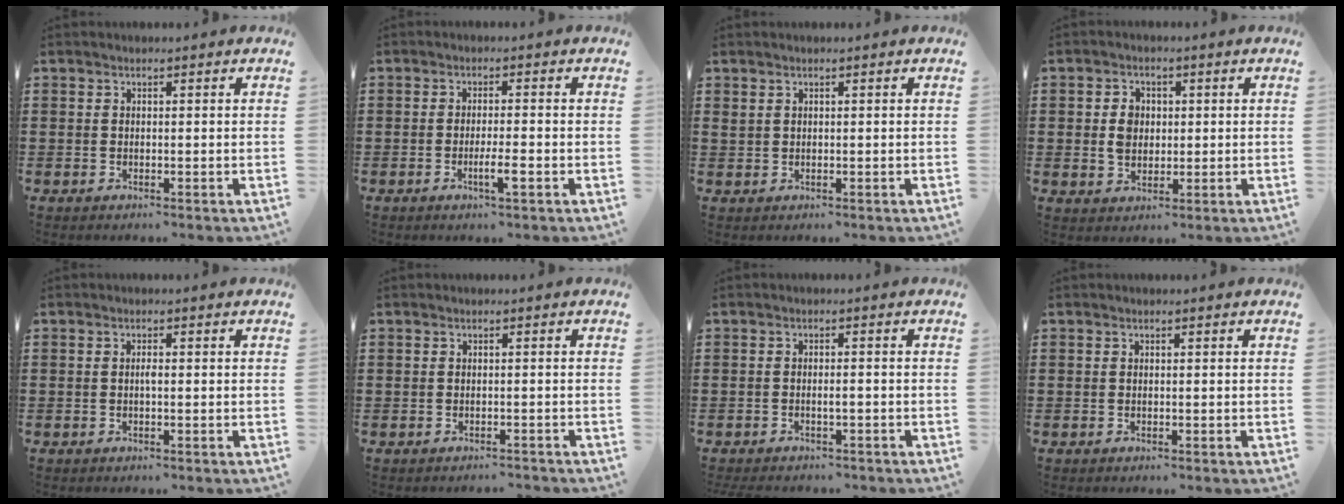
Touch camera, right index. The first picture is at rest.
{"total": 3.3, "force": [-1.4, 0.0, 3.0], "torque": [-0.051, -0.005, -0.024]}
{"total": 0.8, "force": [0.6, 0.5, 0.3], "torque": [-0.008, 0.003, 0.012]}
{"total": 4.2, "force": [0.3, 3.2, 2.7], "torque": [-0.061, 0.013, 0.003]}
{"total": 1.0, "force": [-0.1, 0.2, 0.9], "torque": [-0.019, -0.003, -0.002]}
{"total": 0.9, "force": [-0.9, 0.3, -0.1], "torque": [-0.001, 0.003, -0.020]}
{"total": 1.6, "force": [-1.1, 0.4, 1.0], "torque": [-0.023, -0.002, -0.022]}
{"total": 0.0}